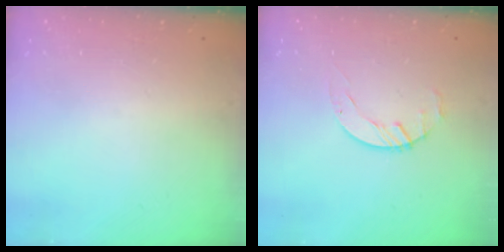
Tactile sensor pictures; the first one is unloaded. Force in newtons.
{"total": 1.7, "press": 1.7, "slide": 0.3}